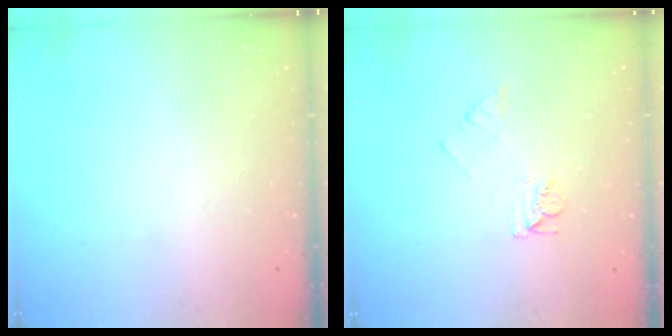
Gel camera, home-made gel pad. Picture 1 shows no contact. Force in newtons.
{"total": 5.6, "press": 5.6, "slide": 0.5}